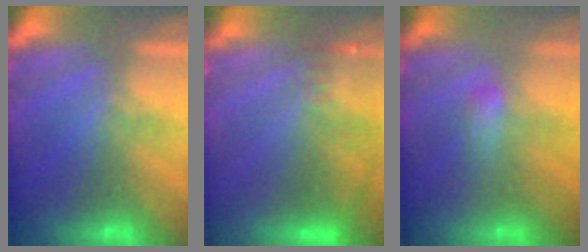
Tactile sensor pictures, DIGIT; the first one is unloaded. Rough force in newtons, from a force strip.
{"total": 3.1}
{"total": 2.1}